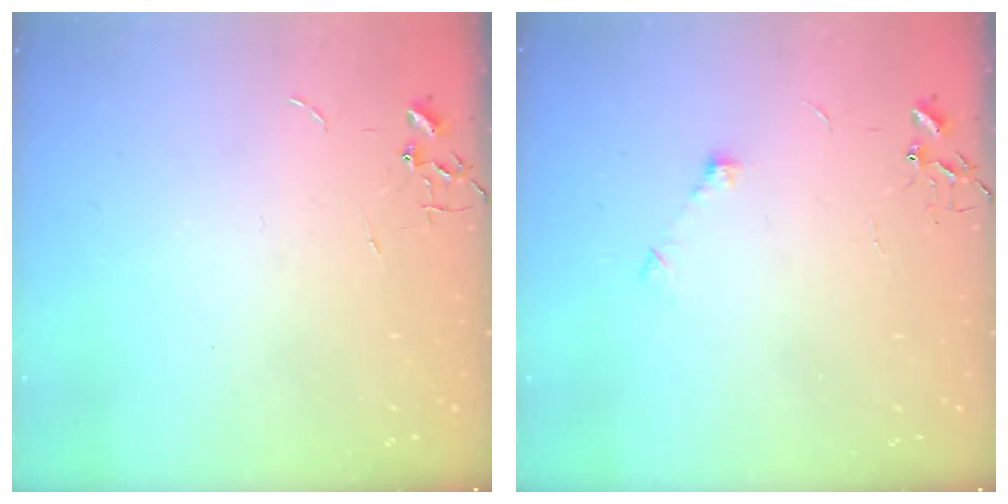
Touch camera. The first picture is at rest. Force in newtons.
{"total": 5.2, "press": 5.1, "slide": 1.1}